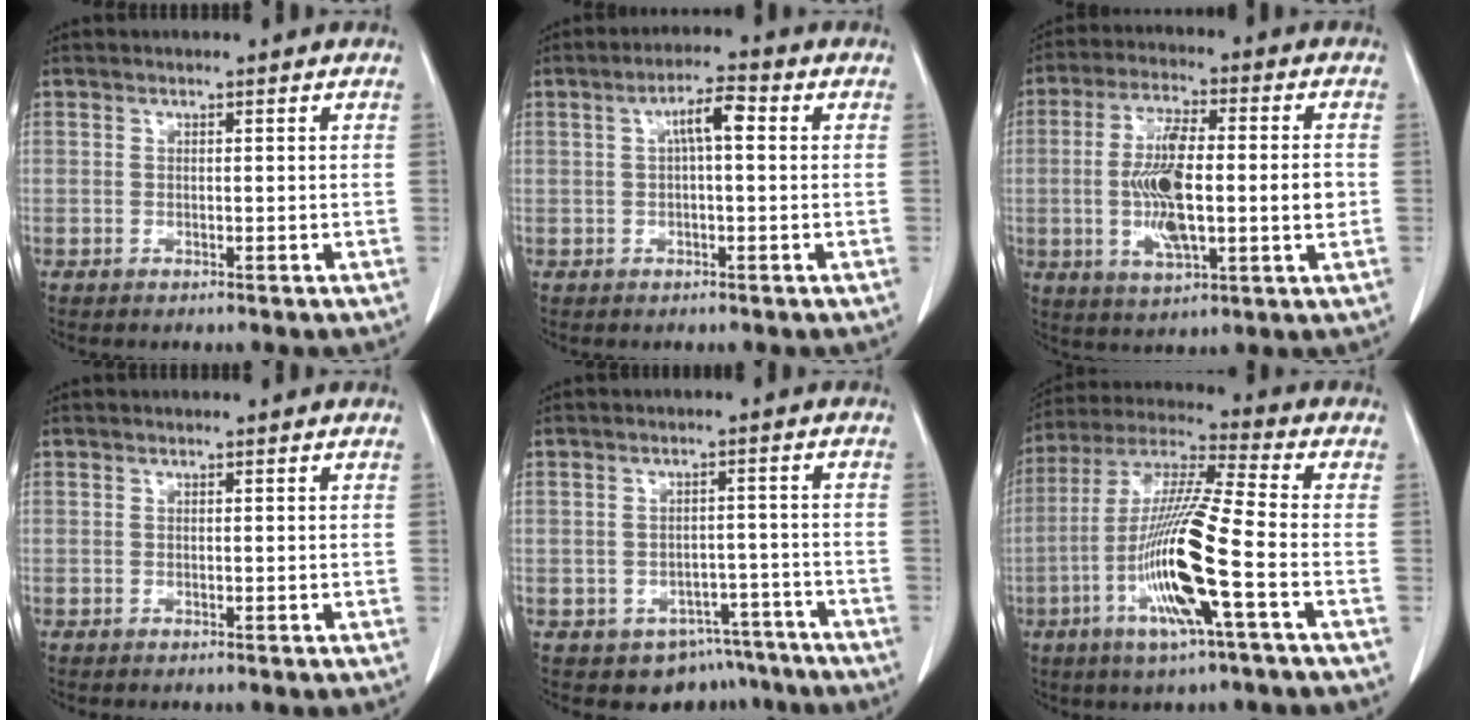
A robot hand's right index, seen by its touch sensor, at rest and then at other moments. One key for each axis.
{"total": 4.5, "fx": 0.8, "fy": 0.9, "fz": 4.4, "tx": -0.076, "ty": 0.014, "tz": 0.011}
{"total": 13.8, "fx": -1.0, "fy": 3.5, "fz": 13.3, "tx": -0.249, "ty": 0.007, "tz": -0.014}
{"total": 0.0}
{"total": 7.7, "fx": -5.4, "fy": 5.4, "fz": 1.2, "tx": 0.006, "ty": 0.021, "tz": -0.064}
{"total": 15.9, "fx": -5.1, "fy": 0.1, "fz": 15.1, "tx": -0.308, "ty": -0.013, "tz": -0.103}